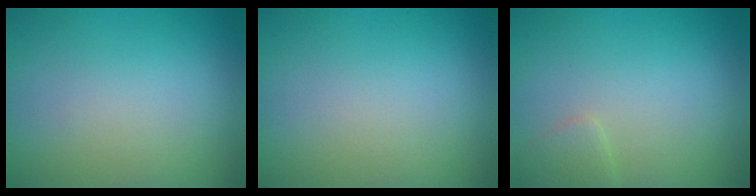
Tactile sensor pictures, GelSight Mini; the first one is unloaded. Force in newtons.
{"total": 0.0}
{"total": 1.3, "press": 1.3, "slide": 0.0}